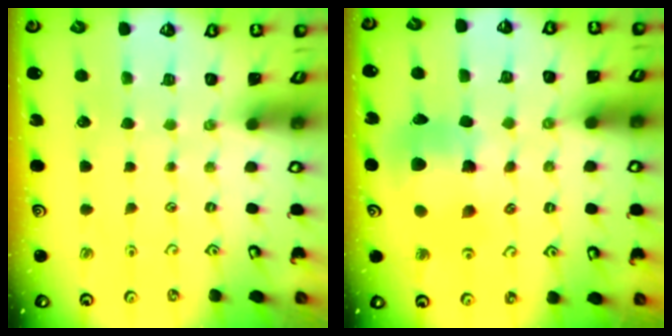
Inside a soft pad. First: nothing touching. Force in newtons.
{"total": 11.2, "press": 11.2, "slide": 1.4}